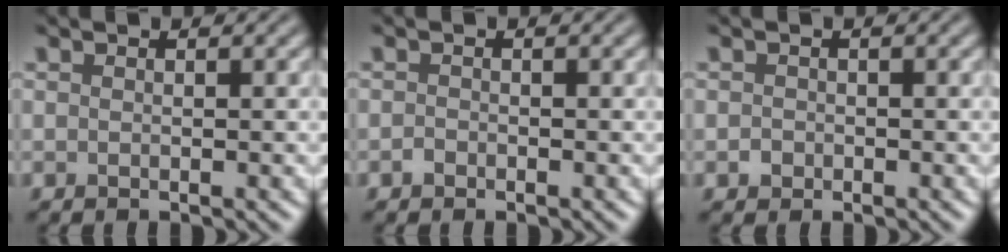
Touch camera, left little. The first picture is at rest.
{"total": 0.6, "force": [-0.4, 0.4, 0.2], "torque": [-0.002, -0.003, -0.008]}
{"total": 0.9, "force": [-0.4, 0.8, 0.2], "torque": [0.002, -0.003, -0.008]}